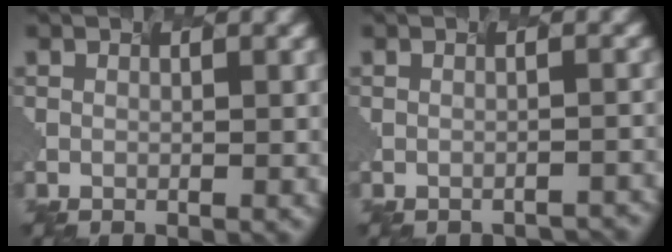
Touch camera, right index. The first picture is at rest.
{"total": 1.7, "force": [-1.4, 0.6, 0.8], "torque": [0.000, 0.001, -0.010]}